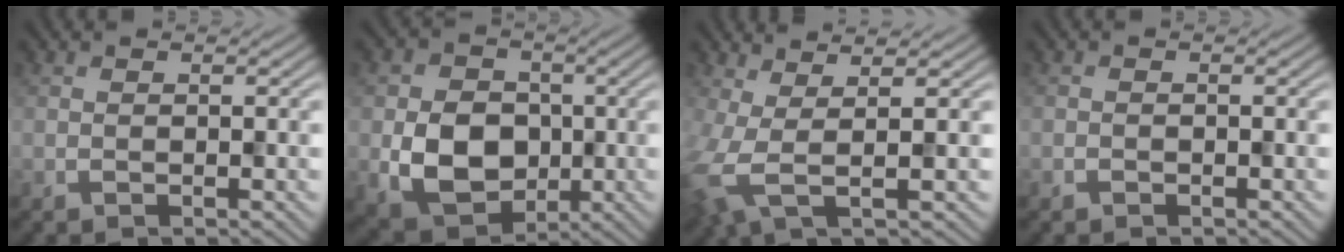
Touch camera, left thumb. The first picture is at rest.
{"total": 8.5, "force": [-1.3, 6.9, 4.9], "torque": [-0.105, -0.019, -0.028]}
{"total": 4.6, "force": [1.0, 1.2, 4.3], "torque": [-0.091, 0.002, 0.013]}
{"total": 0.5, "force": [-0.3, 0.3, -0.3], "torque": [0.008, -0.001, -0.006]}